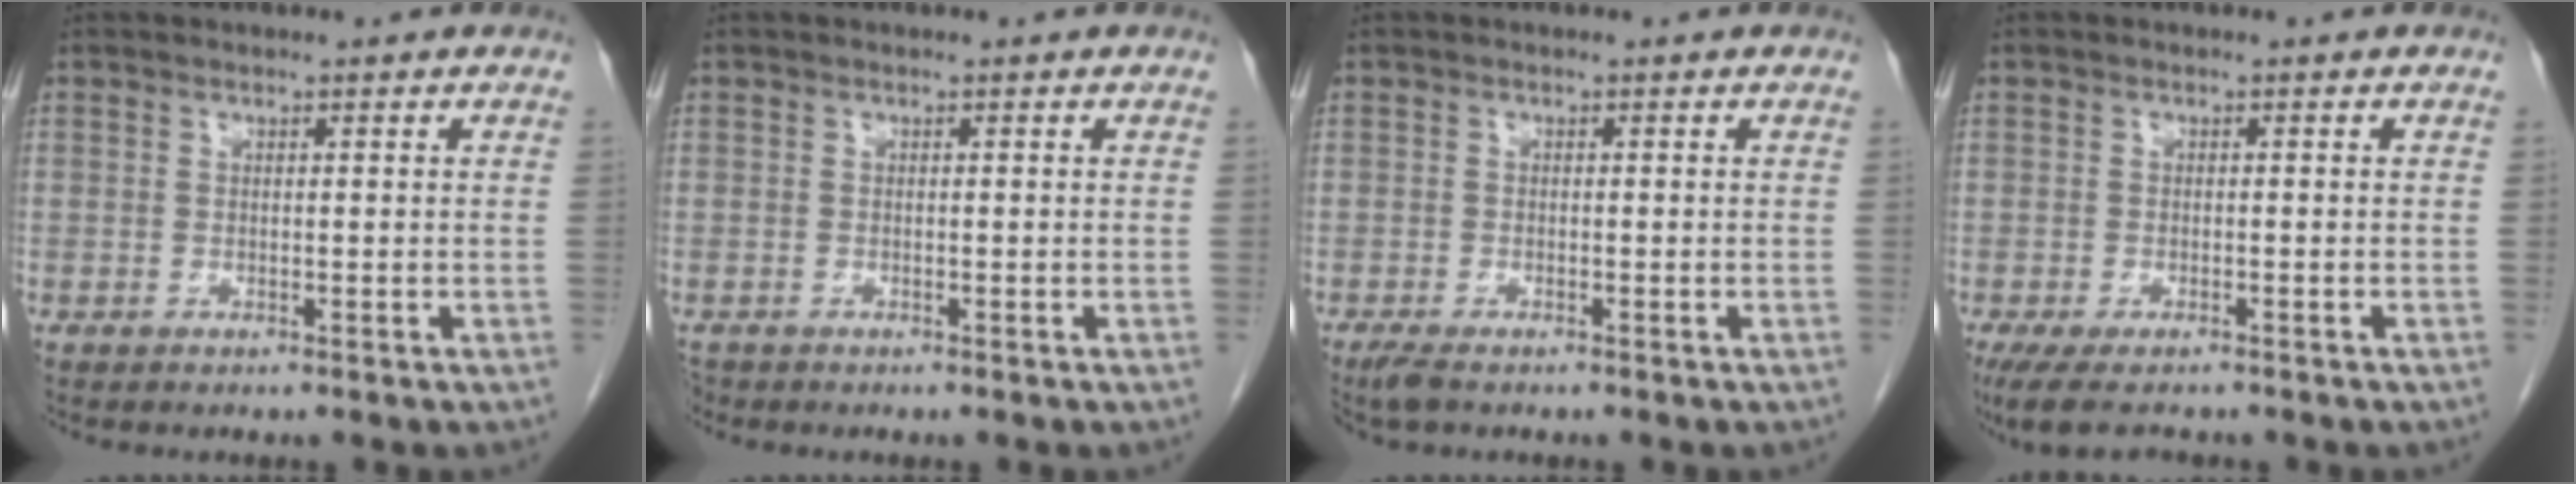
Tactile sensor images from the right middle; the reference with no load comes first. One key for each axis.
{"total": 1.1, "fx": -0.9, "fy": 0.5, "fz": 0.2, "tx": -0.008, "ty": -0.002, "tz": -0.015}
{"total": 2.2, "fx": -1.6, "fy": 0.6, "fz": 1.3, "tx": -0.031, "ty": -0.007, "tz": -0.029}
{"total": 6.5, "fx": -5.3, "fy": 1.7, "fz": 3.4, "tx": -0.053, "ty": -0.013, "tz": -0.083}